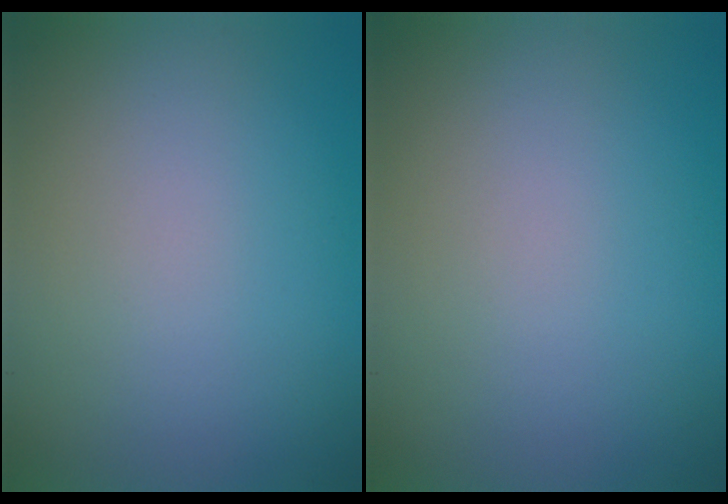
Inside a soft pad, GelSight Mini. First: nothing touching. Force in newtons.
{"total": 0.0}